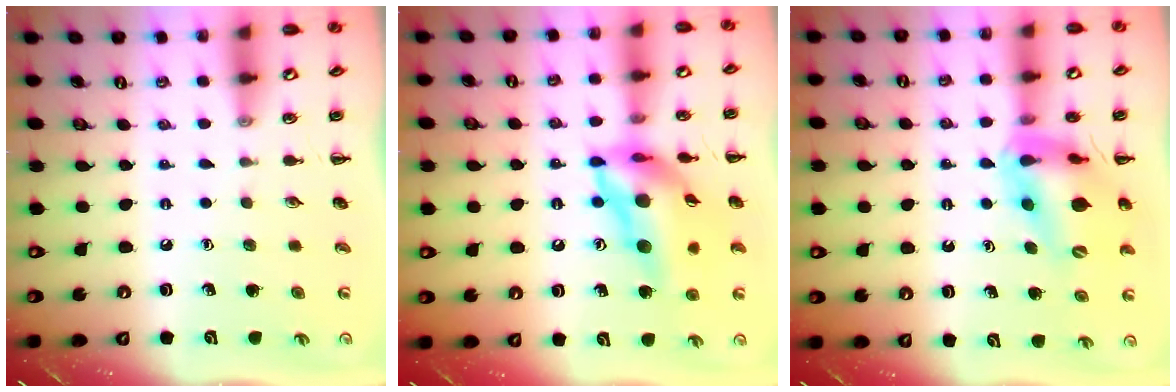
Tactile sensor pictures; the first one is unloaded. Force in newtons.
{"total": 18.9, "press": 18.3, "slide": 4.9}
{"total": 15.8, "press": 15.1, "slide": 4.7}